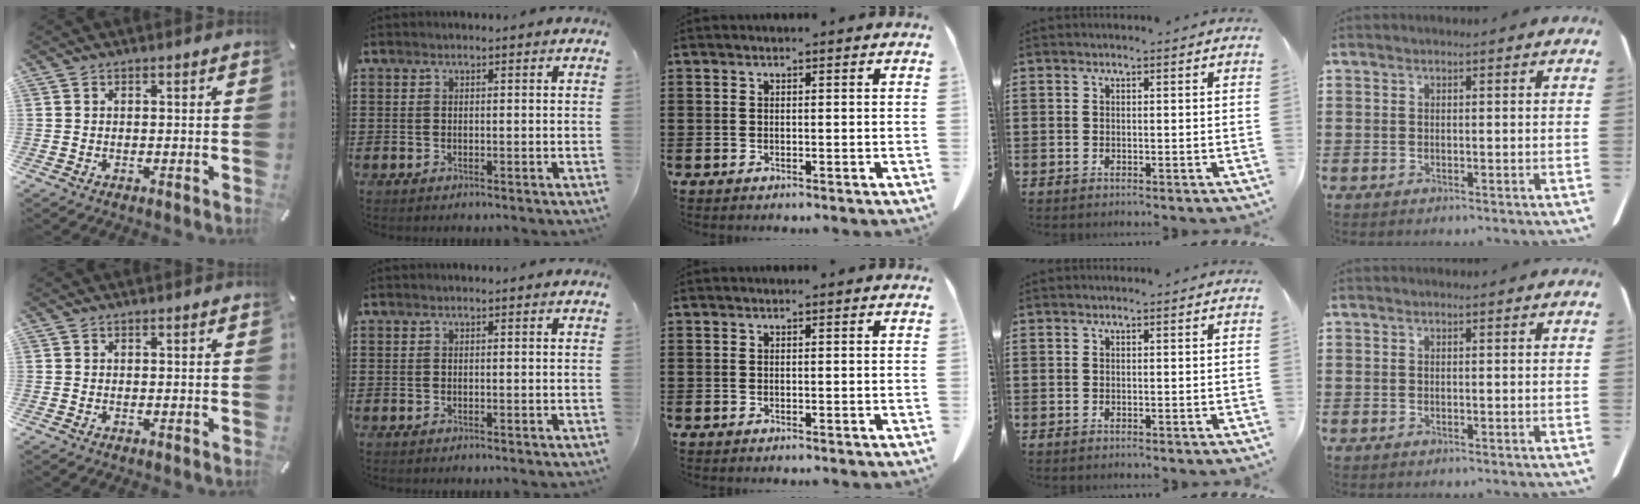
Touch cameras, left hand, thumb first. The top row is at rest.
{}